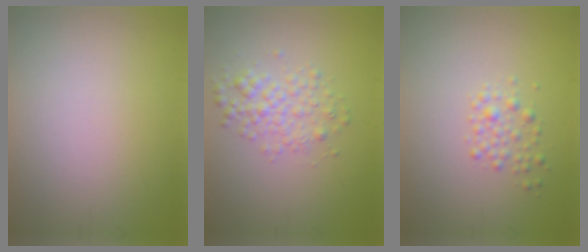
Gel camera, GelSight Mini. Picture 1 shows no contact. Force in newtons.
{"total": 2.6, "press": 2.6, "slide": 0.1}
{"total": 1.6, "press": 1.6, "slide": 0.0}